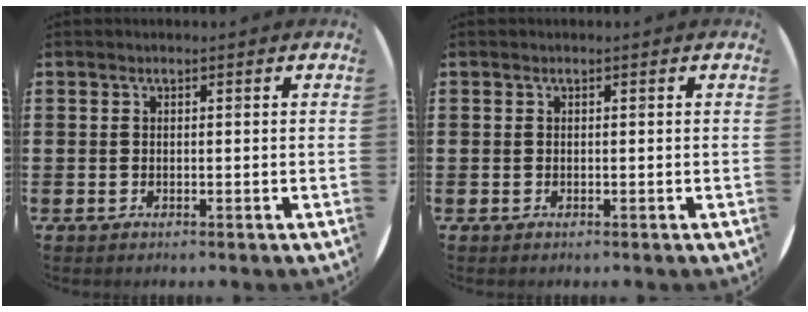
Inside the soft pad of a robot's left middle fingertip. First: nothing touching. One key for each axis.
{"total": 0.0}